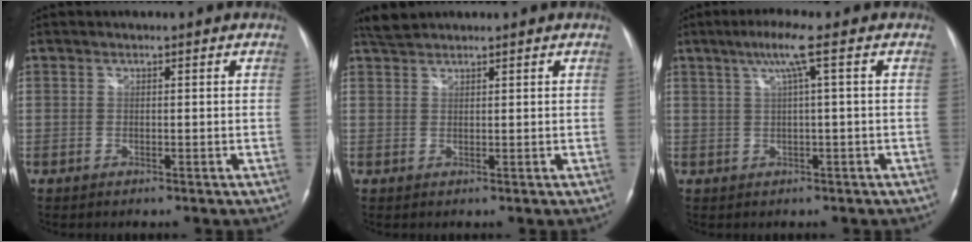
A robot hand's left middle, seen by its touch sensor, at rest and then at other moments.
{"total": 2.2, "force": [2.2, 0.1, 0.3], "torque": [-0.014, 0.012, 0.046]}
{"total": 4.6, "force": [1.7, -1.0, 4.1], "torque": [-0.084, 0.014, 0.034]}